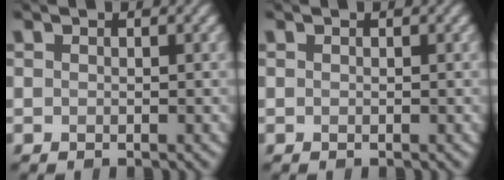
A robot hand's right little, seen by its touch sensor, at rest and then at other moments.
{"total": 0.0}